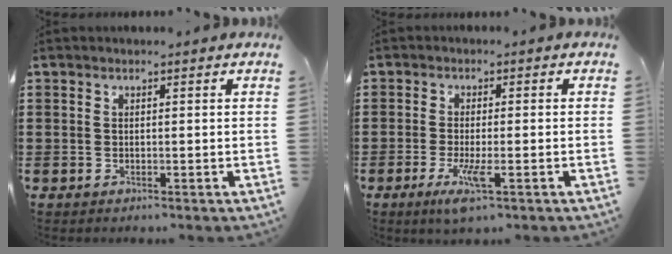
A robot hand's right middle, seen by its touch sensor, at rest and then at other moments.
{"total": 4.4, "force": [-1.6, 0.6, 4.1], "torque": [-0.087, -0.019, -0.030]}